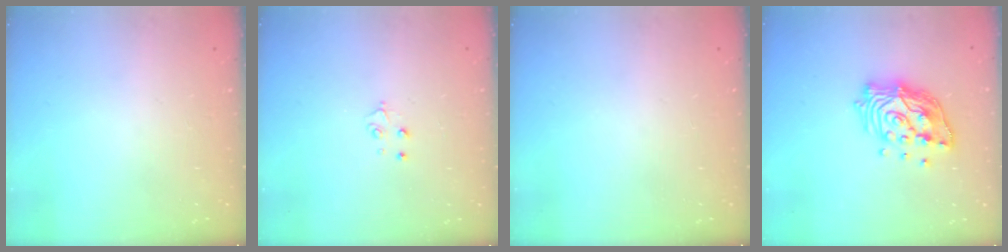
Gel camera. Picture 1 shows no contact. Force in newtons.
{"total": 3.3, "press": 3.3, "slide": 0.2}
{"total": 0.0}
{"total": 15.0, "press": 14.9, "slide": 1.9}